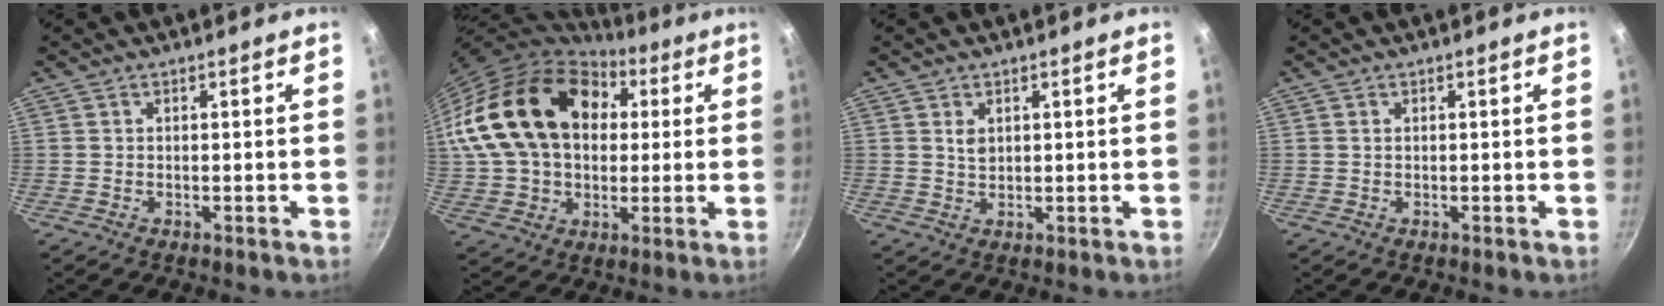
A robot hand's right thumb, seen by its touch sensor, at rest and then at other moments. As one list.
[{"total": 24.1, "force": [5.5, 17.2, 16.0], "torque": [-0.268, 0.027, 0.095]}, {"total": 2.0, "force": [0.8, 1.4, 1.3], "torque": [-0.022, -0.007, 0.018]}, {"total": 0.0}]